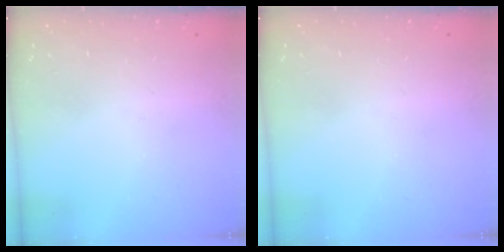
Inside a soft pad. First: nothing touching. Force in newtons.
{"total": 0.0}